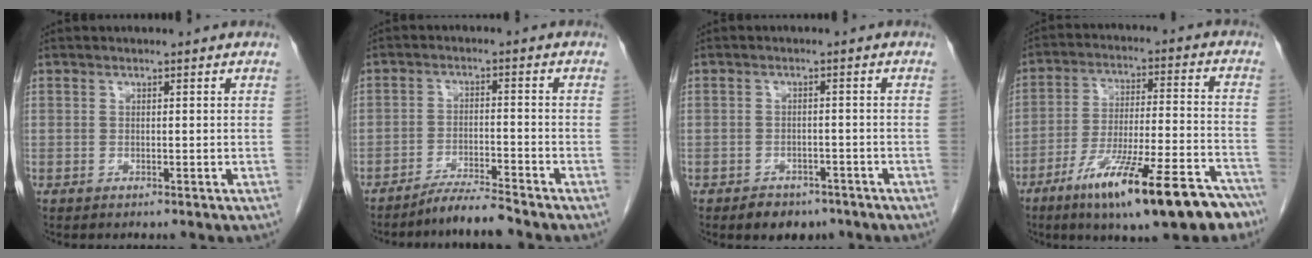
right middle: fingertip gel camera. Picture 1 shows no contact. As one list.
[{"total": 4.5, "force": [-4.2, -0.8, 1.5], "torque": [-0.023, -0.017, -0.078]}, {"total": 4.3, "force": [-3.2, 2.6, 1.3], "torque": [-0.019, 0.004, -0.042]}, {"total": 19.9, "force": [-13.4, 3.1, 14.4], "torque": [-0.187, -0.004, -0.216]}]